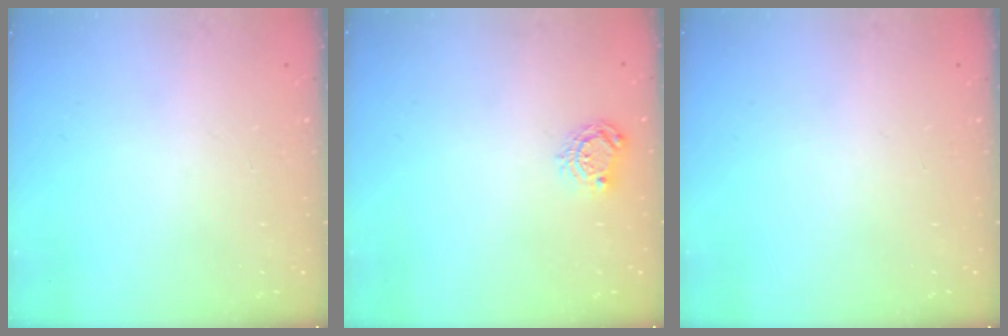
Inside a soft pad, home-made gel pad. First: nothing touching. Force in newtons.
{"total": 5.2, "press": 5.2, "slide": 0.3}
{"total": 0.0}